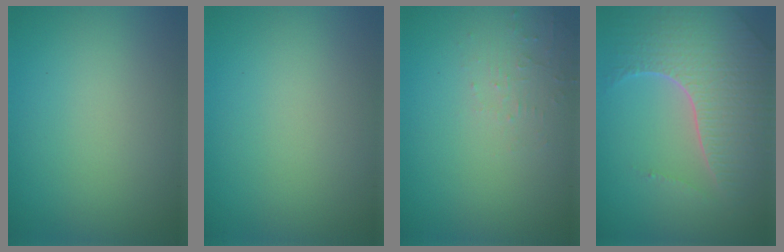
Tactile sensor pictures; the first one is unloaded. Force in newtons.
{"total": 0.0}
{"total": 1.5, "press": 1.5, "slide": 0.3}
{"total": 7.2, "press": 5.2, "slide": 5.0}